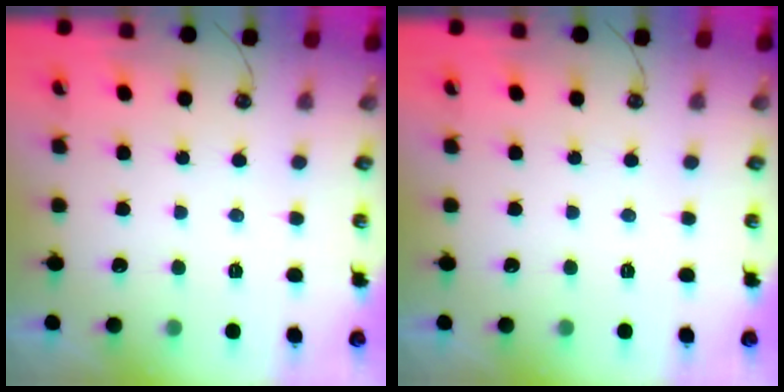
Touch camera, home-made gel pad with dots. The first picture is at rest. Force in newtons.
{"total": 0.0}